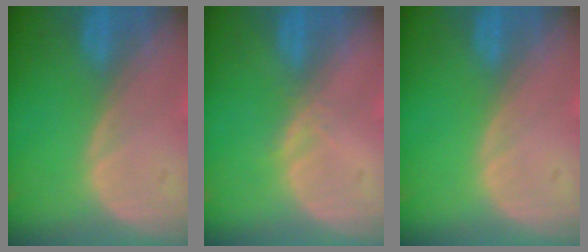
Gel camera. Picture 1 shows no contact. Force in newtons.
{"total": 1.5, "press": 1.3, "slide": 0.8}
{"total": 0.0}